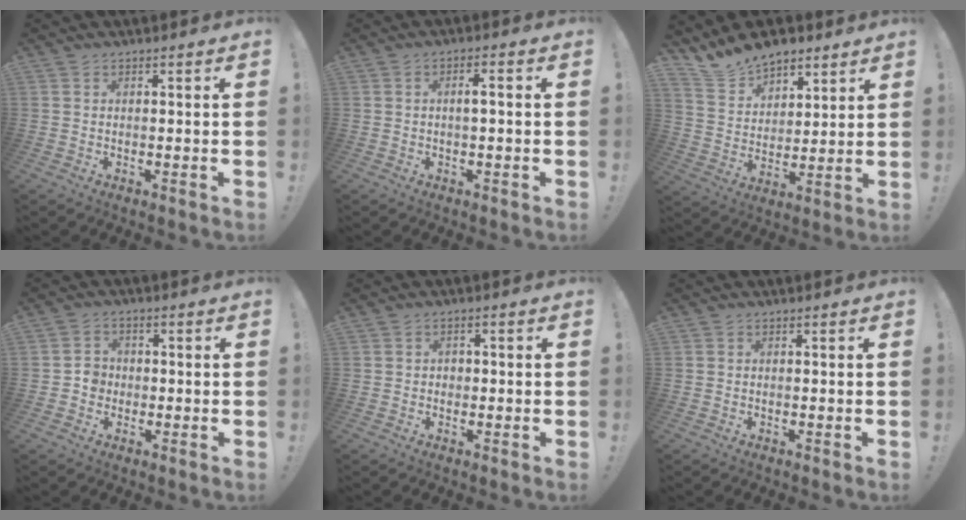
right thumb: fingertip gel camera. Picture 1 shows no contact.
{"total": 2.6, "force": [-0.5, 0.3, 2.5], "torque": [-0.043, 0.006, -0.014]}
{"total": 11.8, "force": [10.1, 5.7, 2.4], "torque": [-0.057, -0.077, 0.193]}
{"total": 4.3, "force": [-1.5, 3.8, 1.6], "torque": [-0.020, 0.013, -0.027]}
{"total": 1.5, "force": [-0.9, 1.1, 0.7], "torque": [-0.017, 0.009, -0.016]}
{"total": 0.0}